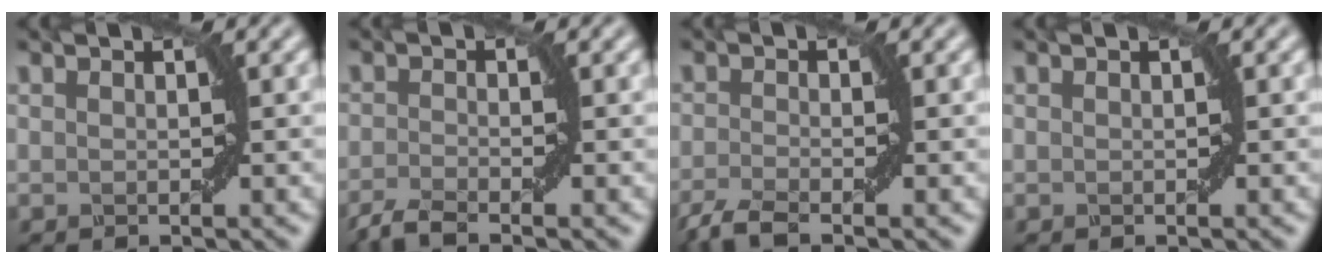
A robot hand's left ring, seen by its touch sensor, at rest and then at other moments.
{"total": 2.5, "force": [-1.8, 0.5, 1.6], "torque": [-0.037, -0.002, -0.045]}
{"total": 2.8, "force": [-1.9, 0.6, 1.9], "torque": [-0.043, -0.003, -0.048]}
{"total": 0.0}